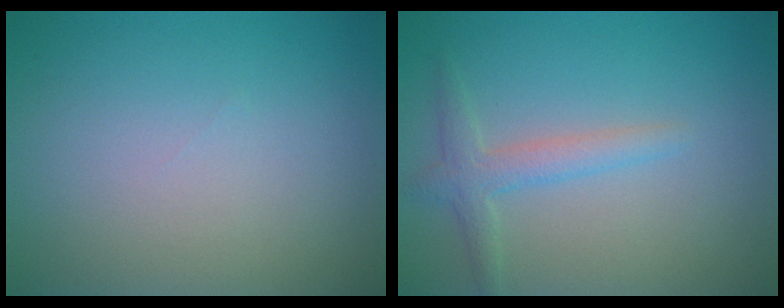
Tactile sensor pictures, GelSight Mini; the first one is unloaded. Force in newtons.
{"total": 2.3, "press": 2.3, "slide": 0.1}